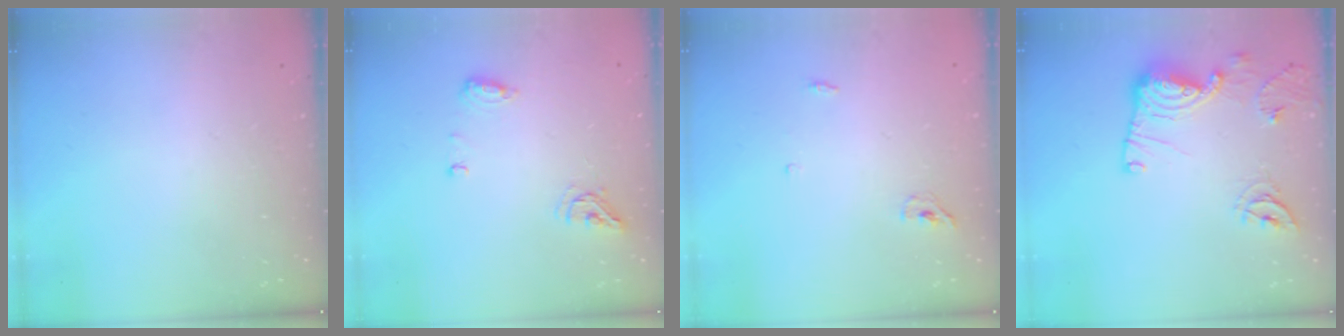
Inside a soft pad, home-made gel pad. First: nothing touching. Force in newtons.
{"total": 7.4, "press": 7.4, "slide": 1.0}
{"total": 3.4, "press": 3.4, "slide": 0.7}
{"total": 13.7, "press": 13.6, "slide": 1.4}